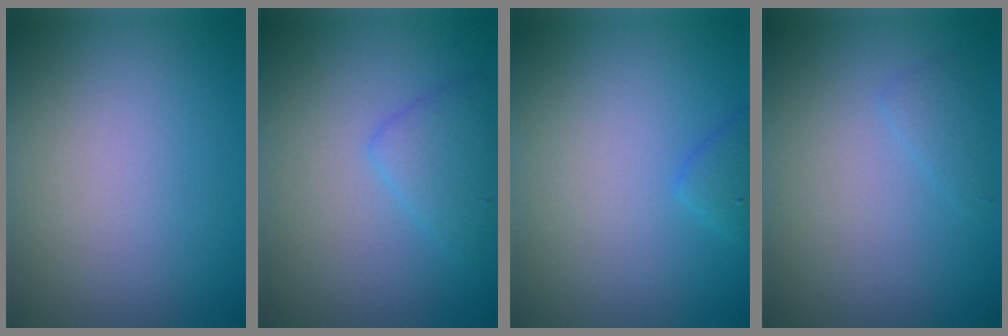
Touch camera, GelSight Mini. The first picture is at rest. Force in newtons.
{"total": 2.5, "press": 2.5, "slide": 0.1}
{"total": 1.4, "press": 1.4, "slide": 0.1}
{"total": 1.1, "press": 1.1, "slide": 0.1}